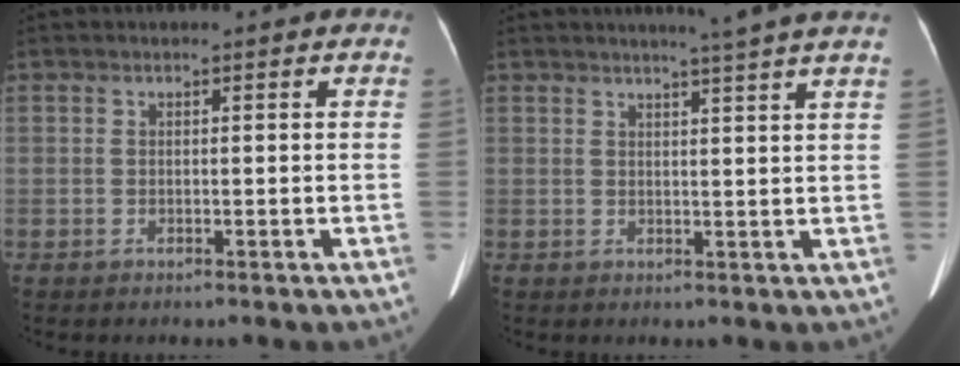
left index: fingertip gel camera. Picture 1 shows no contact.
{"total": 6.3, "force": [5.3, -1.5, 3.0], "torque": [-0.040, -0.002, 0.056]}